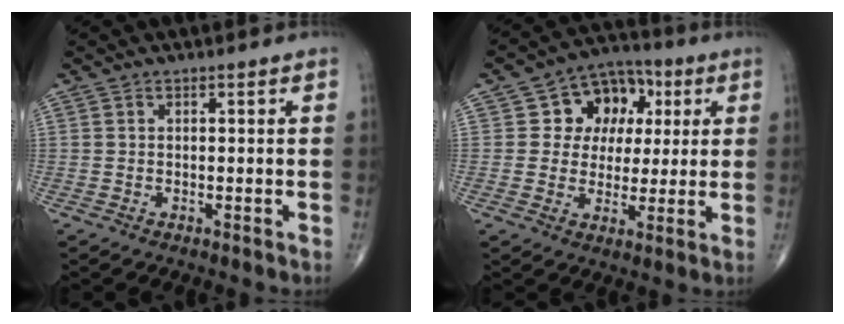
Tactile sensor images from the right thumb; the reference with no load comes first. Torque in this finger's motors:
{"motor_torque": [-0.55, 0.52, -0.02, 0.09, 0.06]}